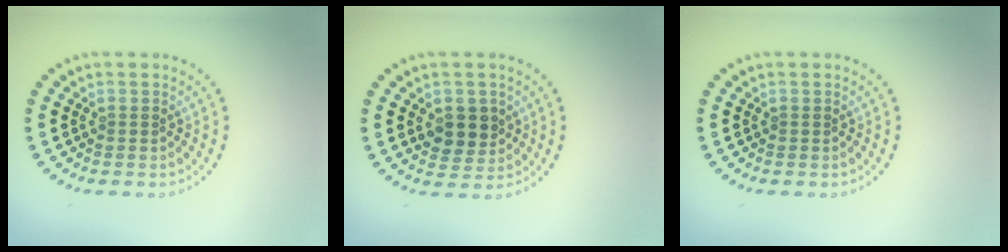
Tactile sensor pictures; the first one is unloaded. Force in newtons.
{"total": 2.8, "press": 2.6, "slide": 0.8}
{"total": 0.0}